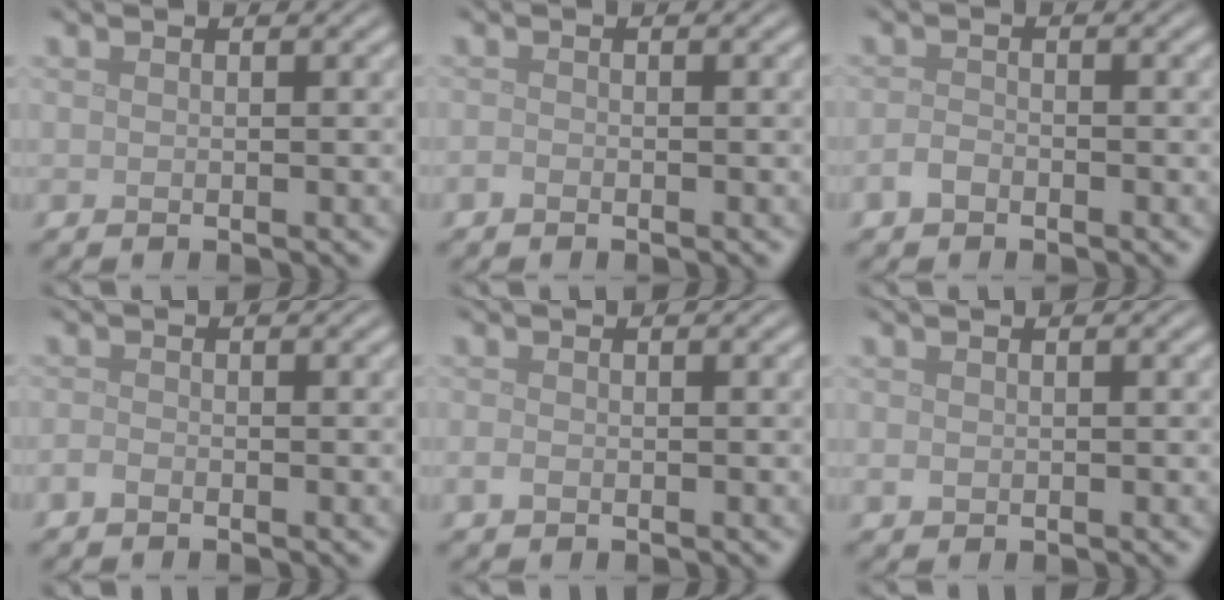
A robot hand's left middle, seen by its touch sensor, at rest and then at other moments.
{"total": 0.5, "force": [-0.4, 0.3, 0.2], "torque": [-0.003, -0.002, -0.009]}
{"total": 1.3, "force": [-0.9, 0.7, 0.6], "torque": [-0.012, 0.001, -0.021]}
{"total": 0.8, "force": [-0.6, 0.4, 0.4], "torque": [-0.008, 0.000, -0.015]}
{"total": 0.8, "force": [-0.4, 0.6, 0.5], "torque": [-0.010, -0.002, -0.009]}
{"total": 0.7, "force": [-0.1, 0.7, 0.3], "torque": [-0.005, -0.004, -0.003]}